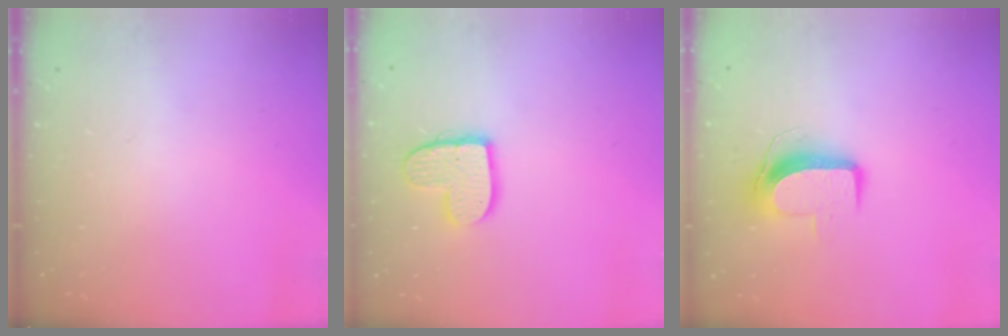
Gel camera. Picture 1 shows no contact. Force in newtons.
{"total": 12.2, "press": 12.1, "slide": 1.1}
{"total": 9.2, "press": 9.2, "slide": 0.2}